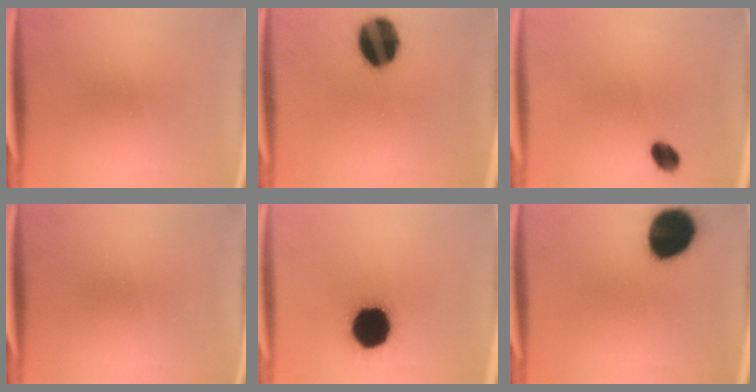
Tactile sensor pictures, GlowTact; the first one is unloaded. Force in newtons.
{"total": 16.2}
{"total": 3.8}
{"total": 0.0}
{"total": 19.7}
{"total": 17.2}